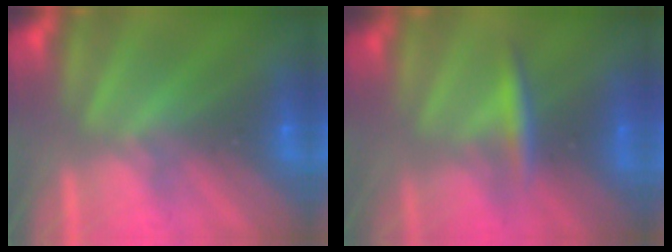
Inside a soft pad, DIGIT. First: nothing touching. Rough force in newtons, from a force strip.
{"total": 2.5}